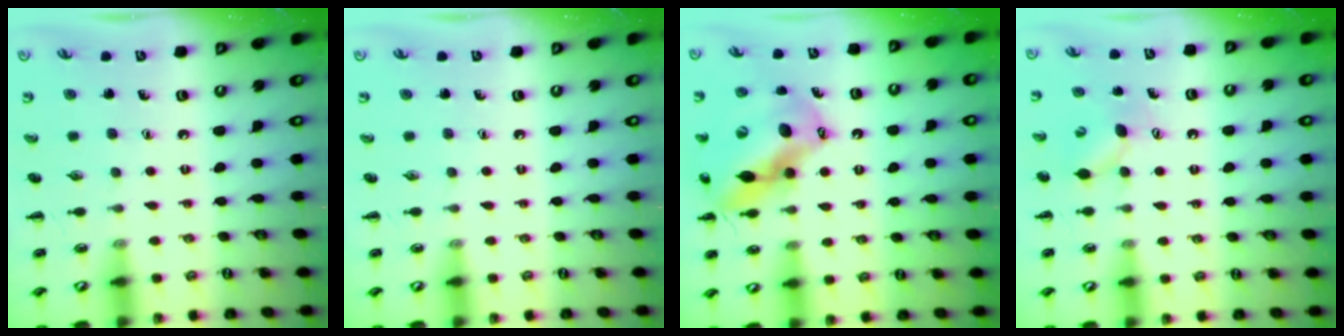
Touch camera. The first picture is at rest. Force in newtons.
{"total": 0.0}
{"total": 16.1, "press": 15.4, "slide": 4.7}
{"total": 6.5, "press": 6.3, "slide": 1.5}